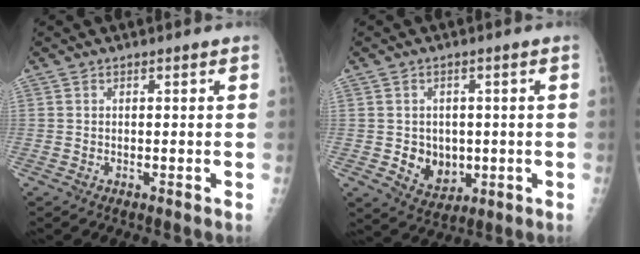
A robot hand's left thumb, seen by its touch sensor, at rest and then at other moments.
{"total": 7.1, "force": [-0.8, 5.8, 4.1], "torque": [-0.030, -0.003, 0.005]}